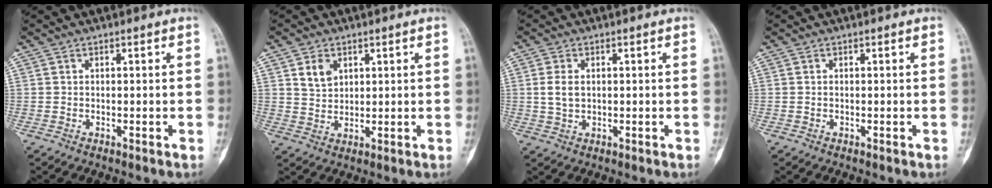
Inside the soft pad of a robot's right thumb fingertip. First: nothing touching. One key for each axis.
{"total": 4.5, "fx": 2.1, "fy": 3.3, "fz": 2.3, "tx": -0.026, "ty": -0.015, "tz": 0.043}
{"total": 3.7, "fx": 0.5, "fy": 2.3, "fz": 2.8, "tx": -0.056, "ty": -0.002, "tz": 0.012}
{"total": 0.0}